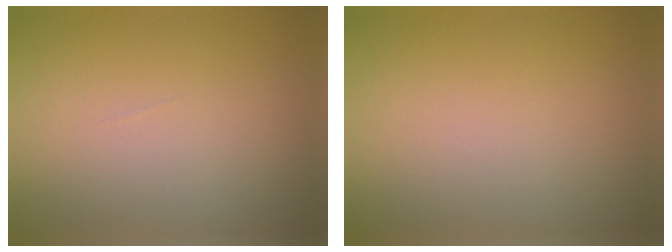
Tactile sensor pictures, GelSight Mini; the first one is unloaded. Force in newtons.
{"total": 0.0}